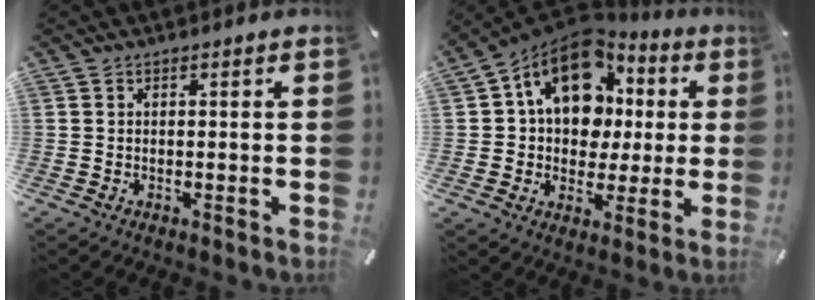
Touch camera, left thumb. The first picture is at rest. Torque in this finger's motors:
{"motor_torque": [0.71, 1.37, 2.36, -0.41, 0.13]}